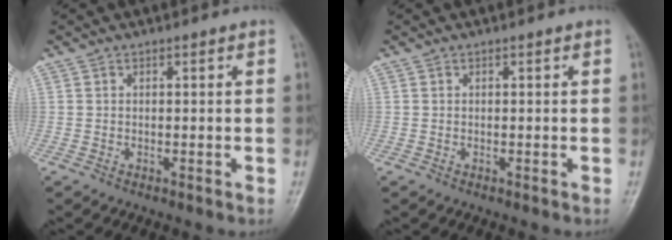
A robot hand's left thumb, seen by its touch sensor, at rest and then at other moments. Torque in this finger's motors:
{"motor_torque": [0.00, 0.00, 0.05, 0.03, 0.00]}